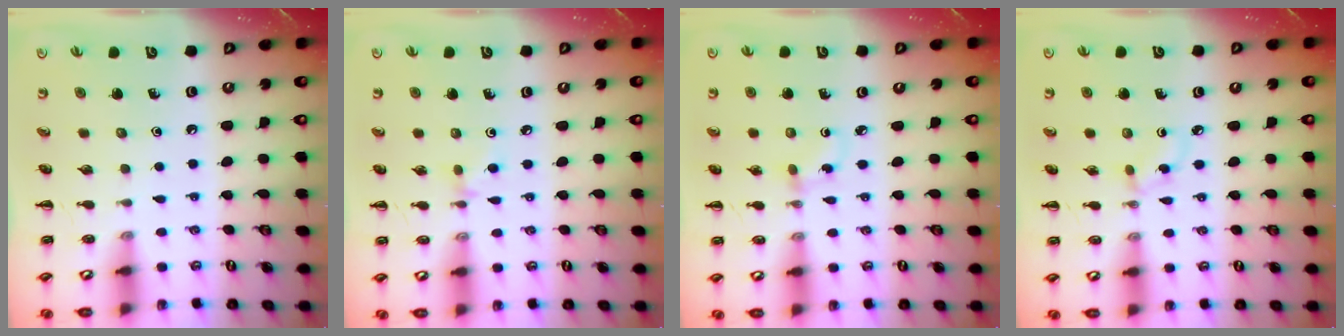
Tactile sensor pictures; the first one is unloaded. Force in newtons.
{"total": 3.0, "press": 2.7, "slide": 1.2}
{"total": 2.2, "press": 2.0, "slide": 0.9}
{"total": 2.8, "press": 2.6, "slide": 1.1}